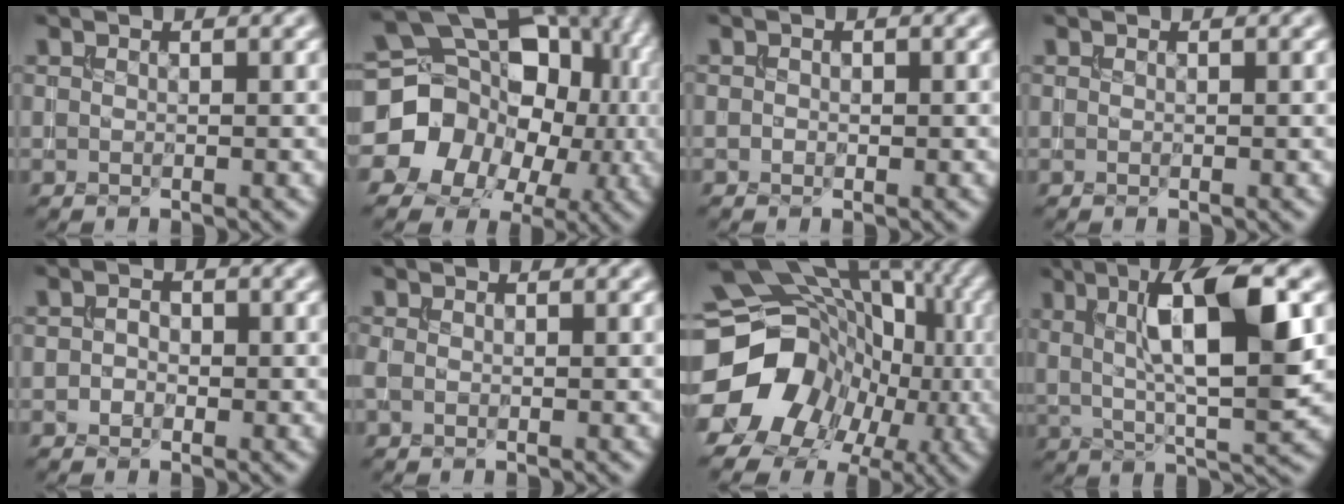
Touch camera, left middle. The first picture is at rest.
{"total": 15.7, "force": [-1.5, 13.5, 8.0], "torque": [-0.128, -0.004, -0.045]}
{"total": 0.6, "force": [-0.2, 0.5, 0.3], "torque": [0.000, -0.004, -0.003]}
{"total": 0.0}
{"total": 1.4, "force": [-0.5, 1.2, 0.7], "torque": [-0.001, 0.002, -0.016]}
{"total": 0.6, "force": [-0.2, 0.4, 0.5], "torque": [-0.015, -0.002, -0.007]}
{"total": 20.6, "force": [-4.2, 17.6, 9.9], "torque": [-0.180, -0.027, -0.082]}
{"total": 9.7, "force": [2.3, 2.6, 9.0], "torque": [-0.146, 0.002, 0.039]}